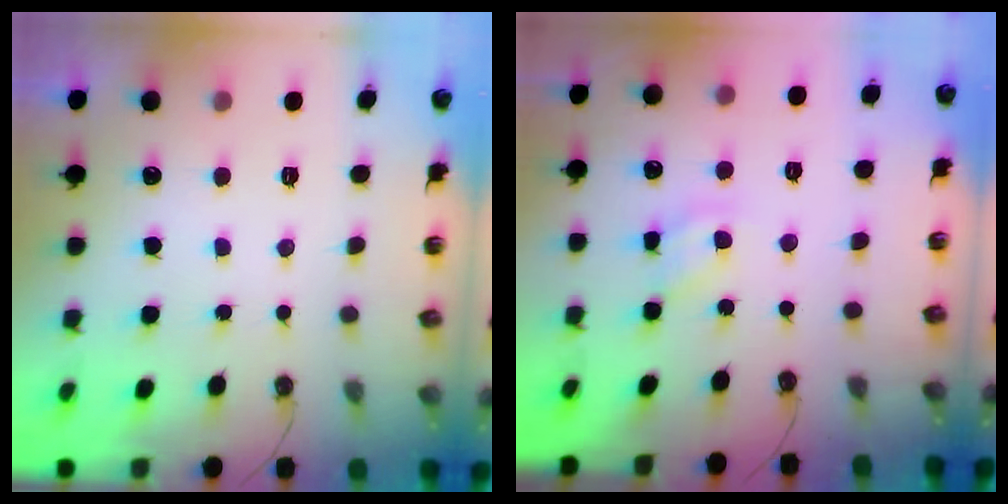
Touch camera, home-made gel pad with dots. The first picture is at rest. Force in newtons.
{"total": 8.2, "press": 8.2, "slide": 0.4}